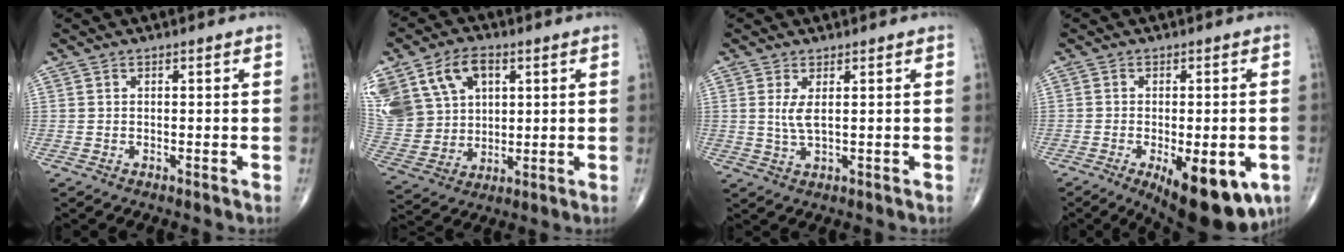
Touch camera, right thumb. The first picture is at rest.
{"total": 19.8, "force": [7.7, 14.4, 11.1], "torque": [-0.242, 0.018, 0.165]}
{"total": 3.3, "force": [0.8, 0.9, 3.0], "torque": [-0.068, -0.010, 0.022]}
{"total": 15.0, "force": [-5.9, 6.0, 12.4], "torque": [-0.135, -0.006, -0.069]}